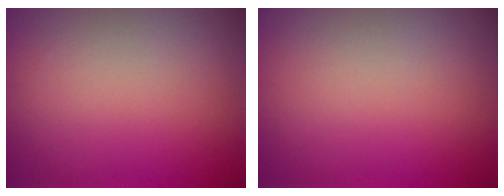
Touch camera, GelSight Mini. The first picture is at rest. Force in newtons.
{"total": 0.0}